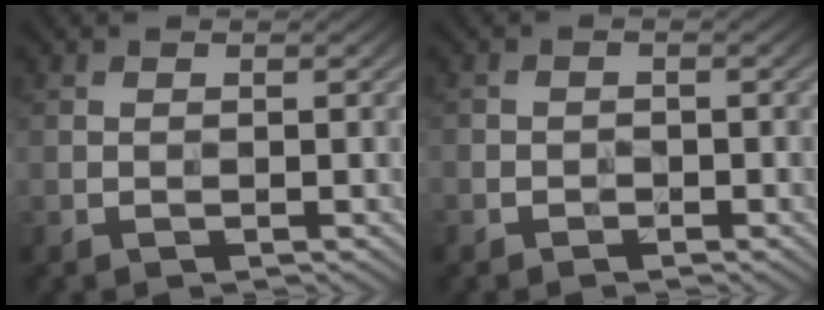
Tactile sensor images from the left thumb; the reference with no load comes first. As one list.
[{"total": 1.2, "force": [-1.0, 0.6, -0.4], "torque": [0.010, -0.003, -0.025]}]